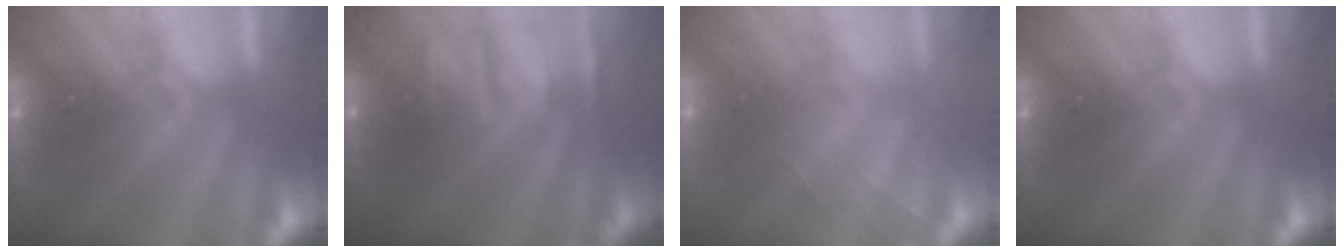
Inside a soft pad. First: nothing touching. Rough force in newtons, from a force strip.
{"total": 2.5}
{"total": 2.1}
{"total": 0.0}